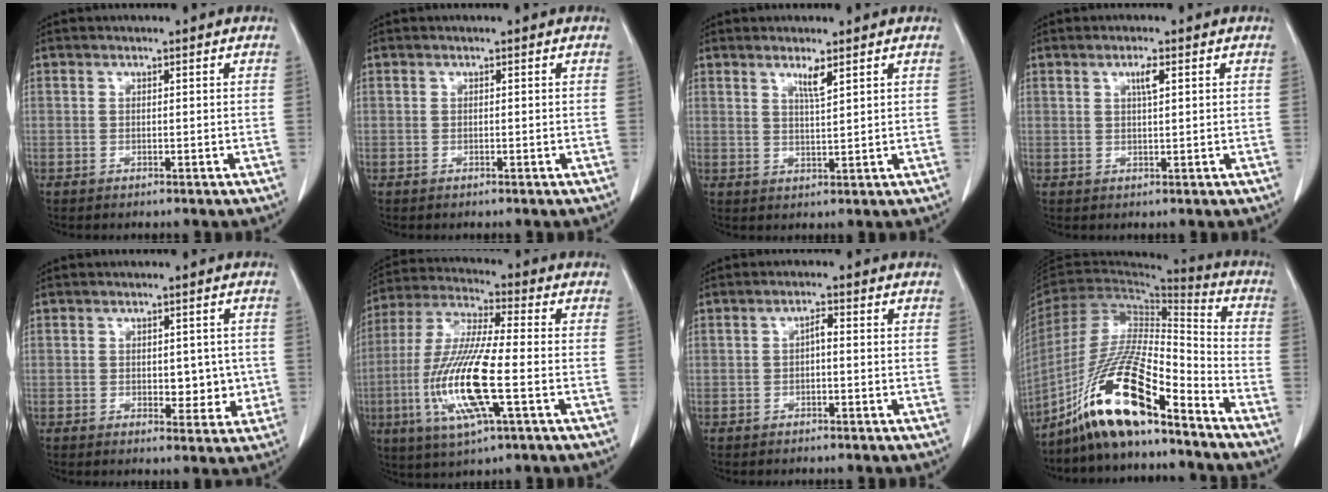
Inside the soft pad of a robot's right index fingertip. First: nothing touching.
{"total": 0.0}
{"total": 2.7, "force": [1.8, -0.1, 2.0], "torque": [-0.040, -0.007, 0.037]}
{"total": 2.1, "force": [0.9, 0.2, 1.9], "torque": [-0.036, 0.000, 0.016]}
{"total": 4.6, "force": [-0.3, 2.7, 3.7], "torque": [-0.034, 0.001, 0.004]}
{"total": 15.4, "force": [-3.8, 1.8, 14.8], "torque": [-0.312, -0.014, -0.072]}
{"total": 1.5, "force": [-0.1, 0.4, 1.4], "torque": [-0.024, 0.005, -0.002]}
{"total": 17.2, "force": [-12.2, 2.2, 11.9], "torque": [-0.233, -0.008, -0.226]}